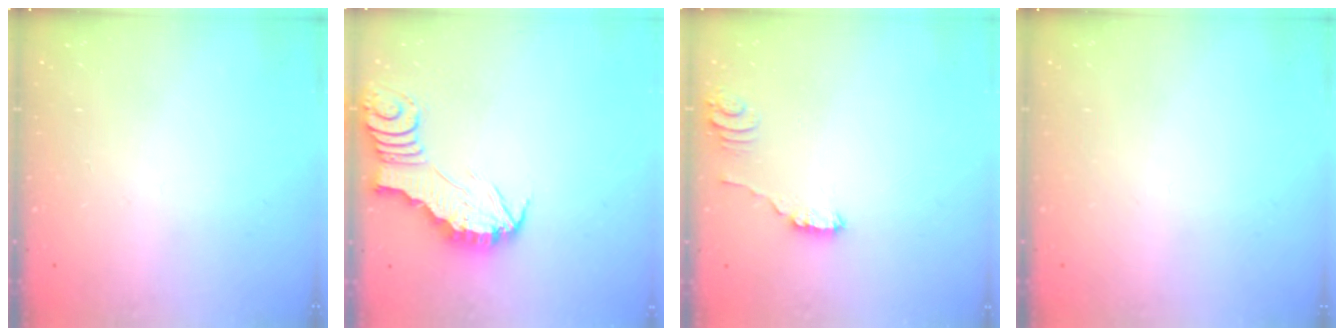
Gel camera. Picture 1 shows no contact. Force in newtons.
{"total": 2.7, "press": 2.7, "slide": 0.2}
{"total": 1.6, "press": 1.5, "slide": 0.1}
{"total": 0.0}